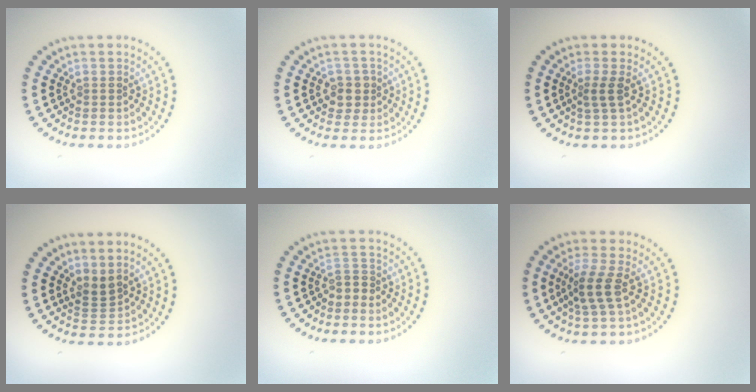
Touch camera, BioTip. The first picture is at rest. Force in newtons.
{"total": 2.0, "press": 1.8, "slide": 0.7}
{"total": 1.6, "press": 1.0, "slide": 1.2}
{"total": 1.7, "press": 1.2, "slide": 1.2}
{"total": 1.1, "press": 0.8, "slide": 0.8}
{"total": 2.8, "press": 2.4, "slide": 1.4}